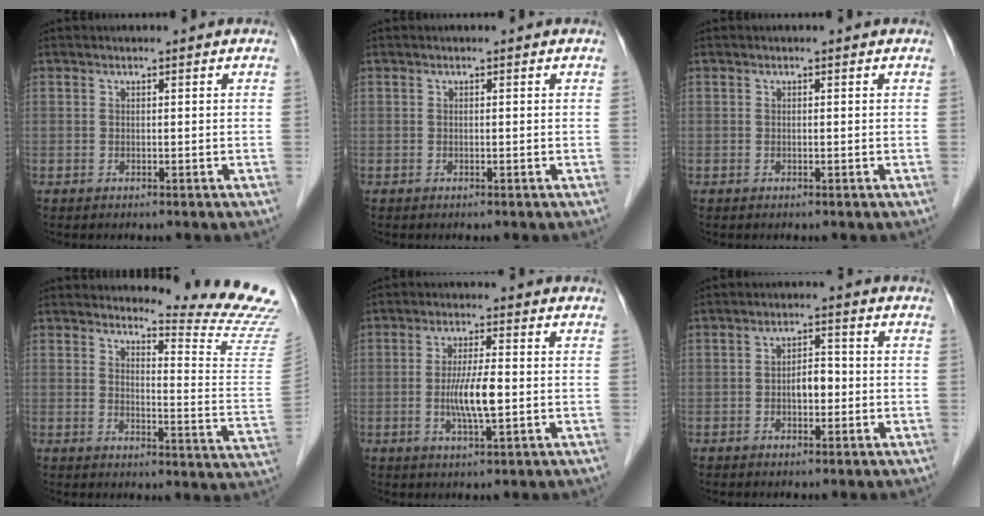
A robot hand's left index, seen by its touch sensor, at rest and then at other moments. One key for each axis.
{"total": 0.0}
{"total": 0.0}
{"total": 12.5, "fx": 12.2, "fy": -2.5, "fz": 1.2, "tx": -0.021, "ty": -0.137, "tz": 0.133}
{"total": 6.0, "fx": -1.2, "fy": 0.6, "fz": 5.9, "tx": -0.117, "ty": -0.015, "tz": -0.022}
{"total": 3.4, "fx": -1.1, "fy": 1.6, "fz": 2.7, "tx": -0.044, "ty": 0.005, "tz": -0.019}